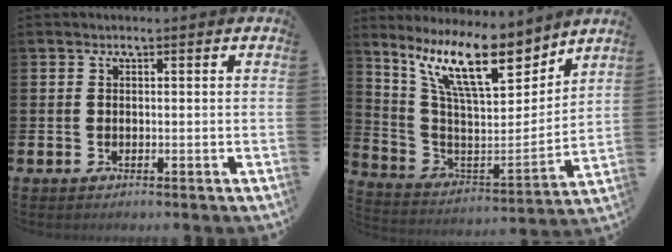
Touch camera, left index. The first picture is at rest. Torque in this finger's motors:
{"motor_torque": [1.08, -1.06, 1.05, 0.21]}